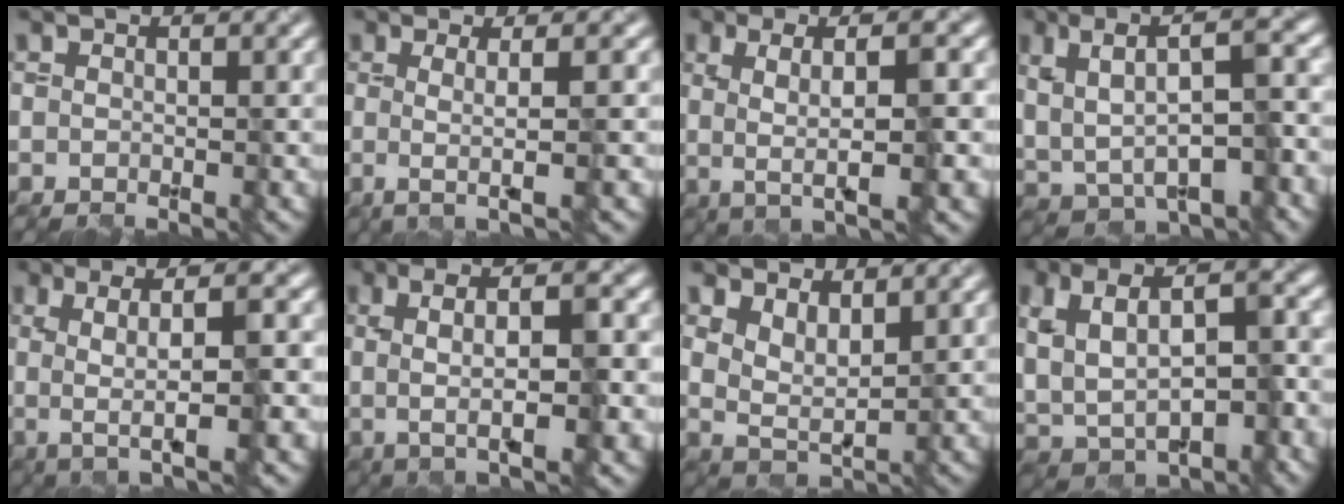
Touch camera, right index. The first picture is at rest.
{"total": 3.2, "force": [-0.4, 0.3, 3.1], "torque": [-0.058, -0.004, -0.001]}
{"total": 5.2, "force": [-0.6, 1.1, 5.1], "torque": [-0.092, -0.002, -0.001]}
{"total": 9.0, "force": [1.0, 3.7, 8.1], "torque": [-0.145, 0.000, 0.028]}
{"total": 6.1, "force": [-0.7, 1.3, 5.9], "torque": [-0.096, -0.001, -0.004]}
{"total": 6.5, "force": [-0.2, 1.6, 6.3], "torque": [-0.104, -0.001, 0.003]}
{"total": 2.5, "force": [1.3, 1.3, 1.7], "torque": [-0.045, -0.010, 0.038]}
{"total": 10.2, "force": [0.0, 5.7, 8.5], "torque": [-0.151, 0.000, 0.025]}